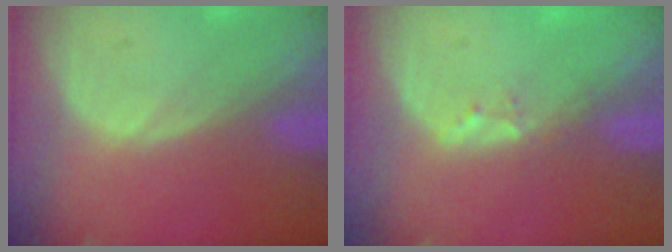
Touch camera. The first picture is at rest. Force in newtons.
{"total": 1.7, "press": 1.5, "slide": 0.9}